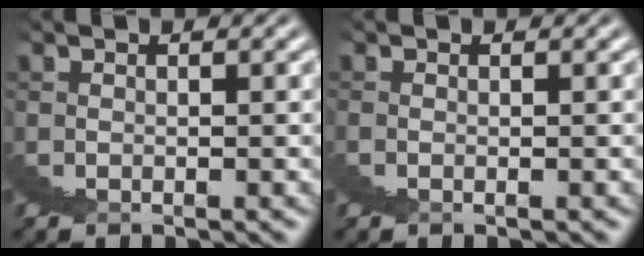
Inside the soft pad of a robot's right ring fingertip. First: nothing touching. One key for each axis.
{"total": 0.8, "fx": -0.4, "fy": -0.3, "fz": -0.6, "tx": 0.012, "ty": -0.001, "tz": -0.008}